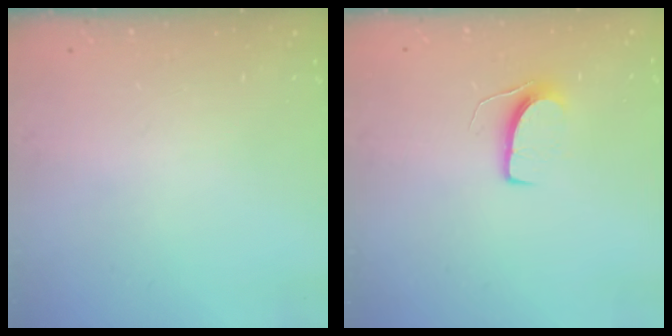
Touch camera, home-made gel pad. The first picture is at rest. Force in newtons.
{"total": 6.5, "press": 6.5, "slide": 0.4}